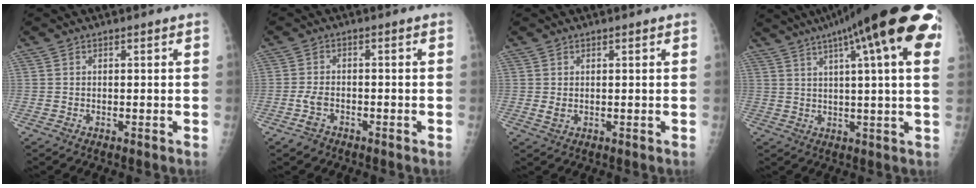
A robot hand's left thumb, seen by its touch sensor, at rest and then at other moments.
{"total": 3.1, "force": [-1.9, 1.9, 1.6], "torque": [-0.036, 0.011, -0.031]}
{"total": 1.4, "force": [0.4, 1.0, 0.9], "torque": [-0.015, -0.004, 0.010]}
{"total": 24.5, "force": [11.3, 4.6, 21.2], "torque": [-0.292, 0.022, 0.152]}